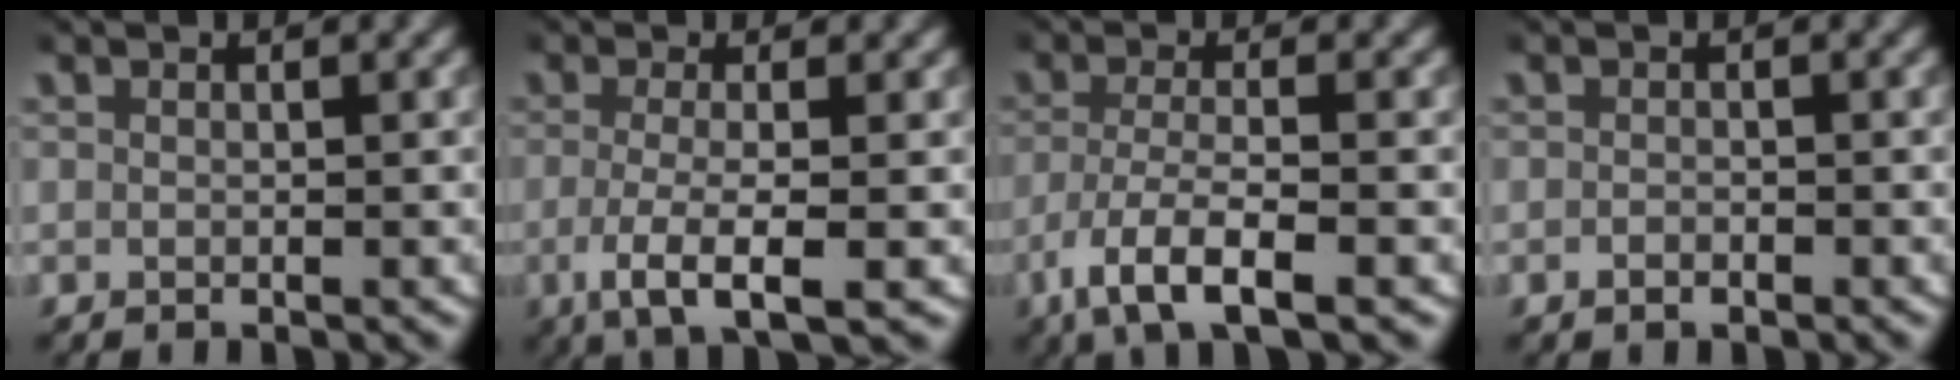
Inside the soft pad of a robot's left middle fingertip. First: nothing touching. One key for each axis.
{"total": 4.9, "fx": -1.6, "fy": 1.3, "fz": 4.4, "tx": -0.095, "ty": -0.019, "tz": -0.018}
{"total": 4.9, "fx": -2.5, "fy": 1.6, "fz": 4.0, "tx": -0.086, "ty": -0.016, "tz": -0.035}
{"total": 0.8, "fx": -0.6, "fy": 0.3, "fz": 0.3, "tx": -0.008, "ty": -0.004, "tz": -0.009}